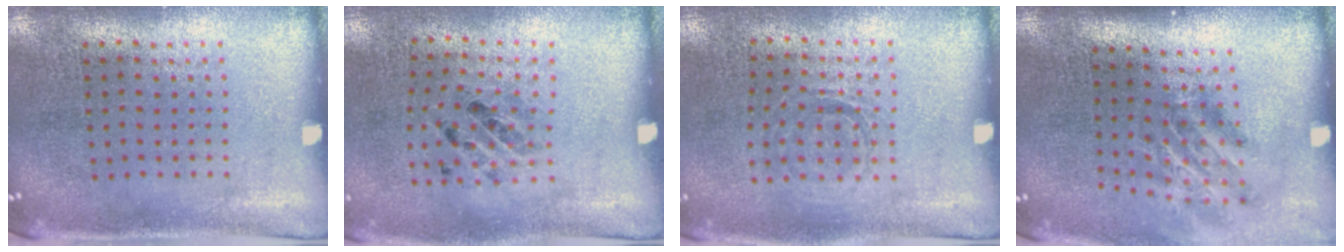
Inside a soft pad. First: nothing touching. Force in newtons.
{"total": 1.1, "press": 0.7, "slide": 0.8}
{"total": 0.8, "press": 0.8, "slide": 0.2}
{"total": 1.9, "press": 1.2, "slide": 1.5}